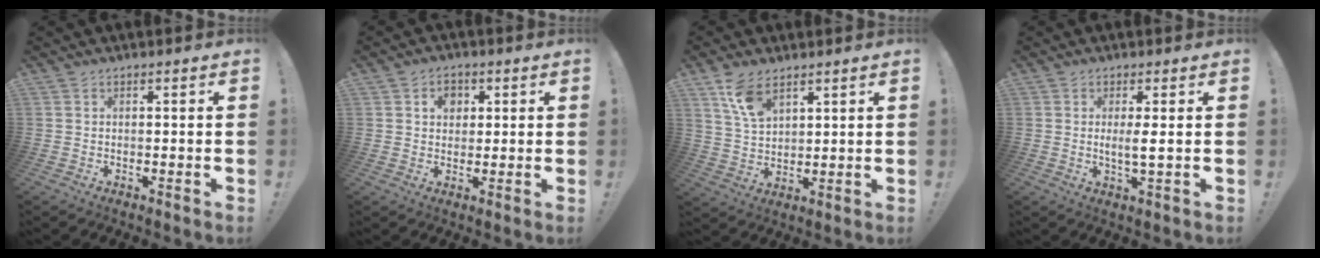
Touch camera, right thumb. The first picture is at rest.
{"total": 4.5, "force": [1.4, 3.8, 2.1], "torque": [-0.026, 0.000, 0.022]}
{"total": 8.7, "force": [5.6, 4.4, 5.0], "torque": [-0.089, -0.024, 0.106]}
{"total": 3.4, "force": [0.5, 0.1, 3.4], "torque": [-0.061, -0.008, 0.005]}